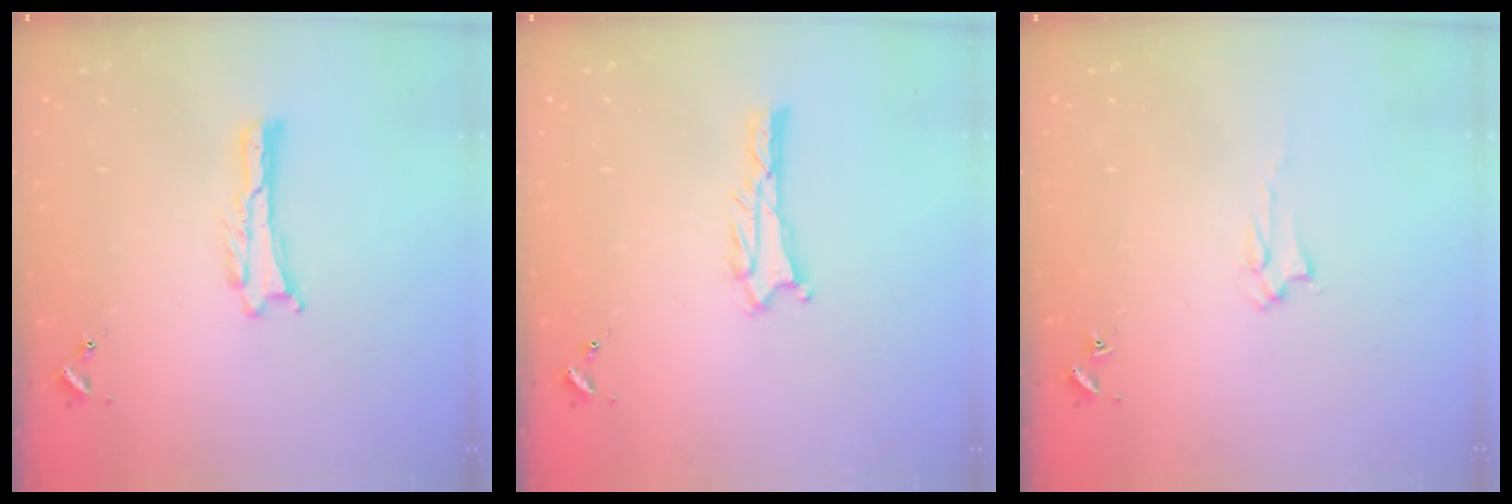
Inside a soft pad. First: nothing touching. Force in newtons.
{"total": 2.0, "press": 2.0, "slide": 0.3}
{"total": 1.6, "press": 1.6, "slide": 0.2}